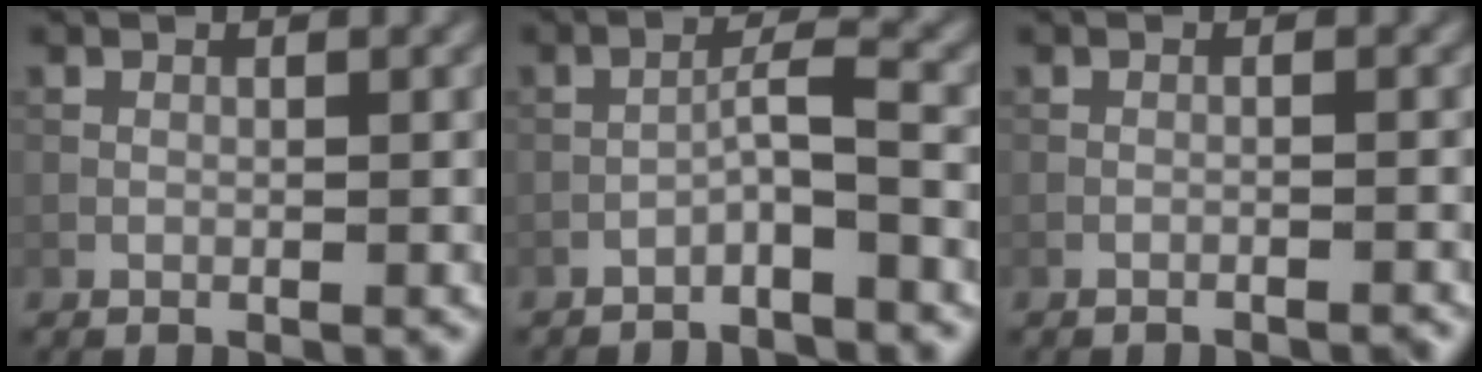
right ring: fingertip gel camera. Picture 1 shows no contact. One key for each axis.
{"total": 2.5, "fx": -1.7, "fy": 0.0, "fz": 1.8, "tx": -0.035, "ty": 0.016, "tz": -0.035}
{"total": 1.2, "fx": -1.0, "fy": 0.1, "fz": 0.7, "tx": -0.008, "ty": 0.006, "tz": -0.025}